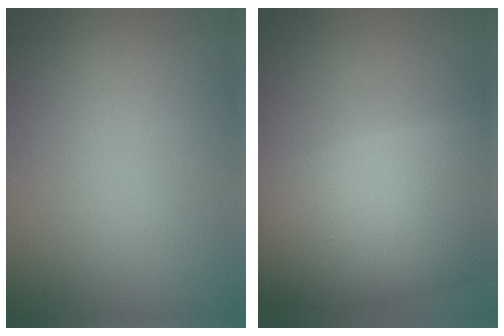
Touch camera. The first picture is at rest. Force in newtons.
{"total": 12.4, "press": 12.4, "slide": 0.5}